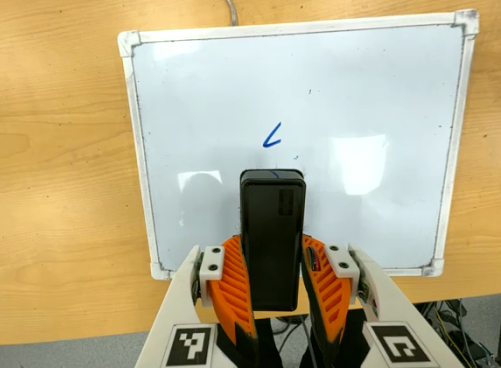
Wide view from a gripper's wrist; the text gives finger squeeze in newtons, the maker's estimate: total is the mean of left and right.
{"total": 8.0, "left": 5.8, "right": 10.2}